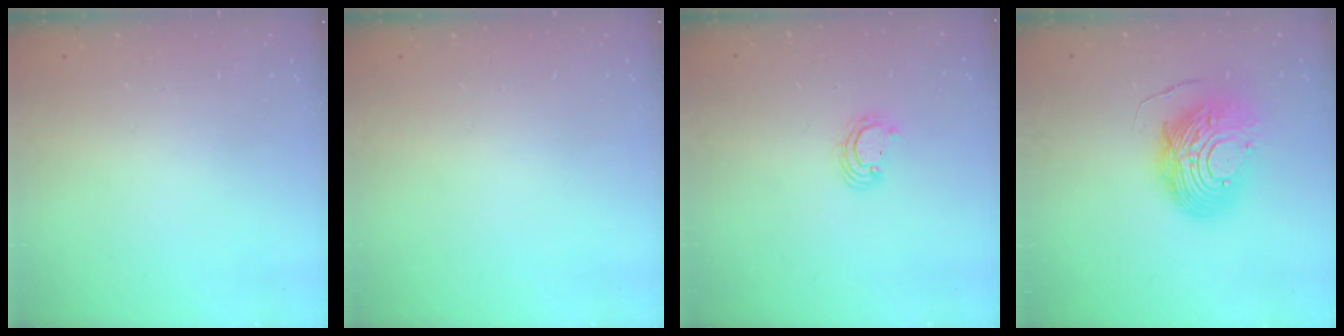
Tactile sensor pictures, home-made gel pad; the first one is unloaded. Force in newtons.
{"total": 0.0}
{"total": 3.5, "press": 3.5, "slide": 0.3}
{"total": 13.7, "press": 13.7, "slide": 1.3}